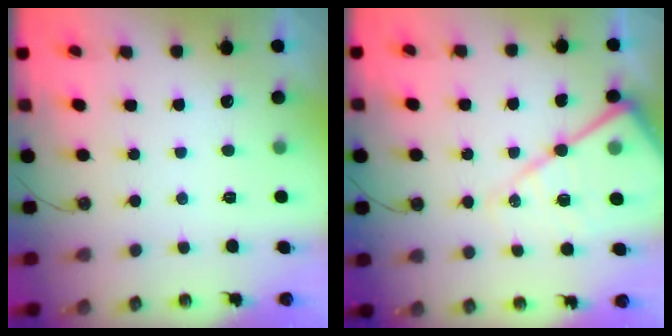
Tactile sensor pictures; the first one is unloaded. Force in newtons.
{"total": 16.7, "press": 16.7, "slide": 1.5}